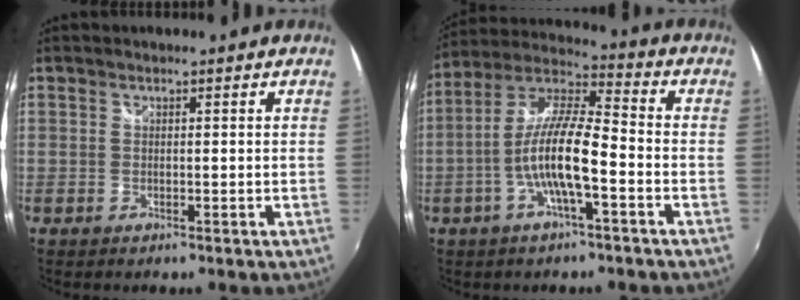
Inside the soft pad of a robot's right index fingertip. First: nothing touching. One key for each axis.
{"total": 12.3, "fx": -3.9, "fy": 2.3, "fz": 11.5, "tx": -0.227, "ty": 0.005, "tz": -0.077}